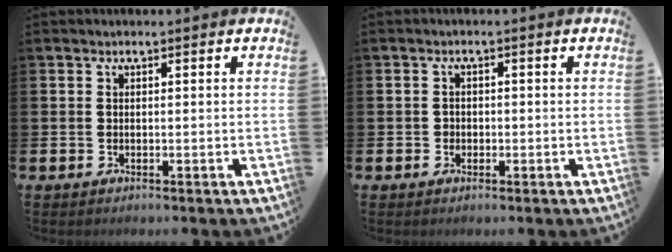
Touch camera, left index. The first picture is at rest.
{"total": 1.2, "force": [-0.3, 1.1, 0.2], "torque": [-0.004, 0.006, -0.010]}